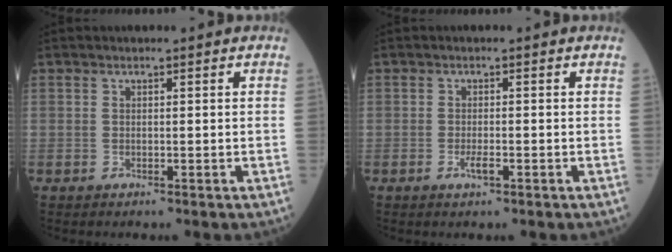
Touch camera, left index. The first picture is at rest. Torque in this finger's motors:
{"motor_torque": [0.57, 0.33, 0.11, 0.04]}